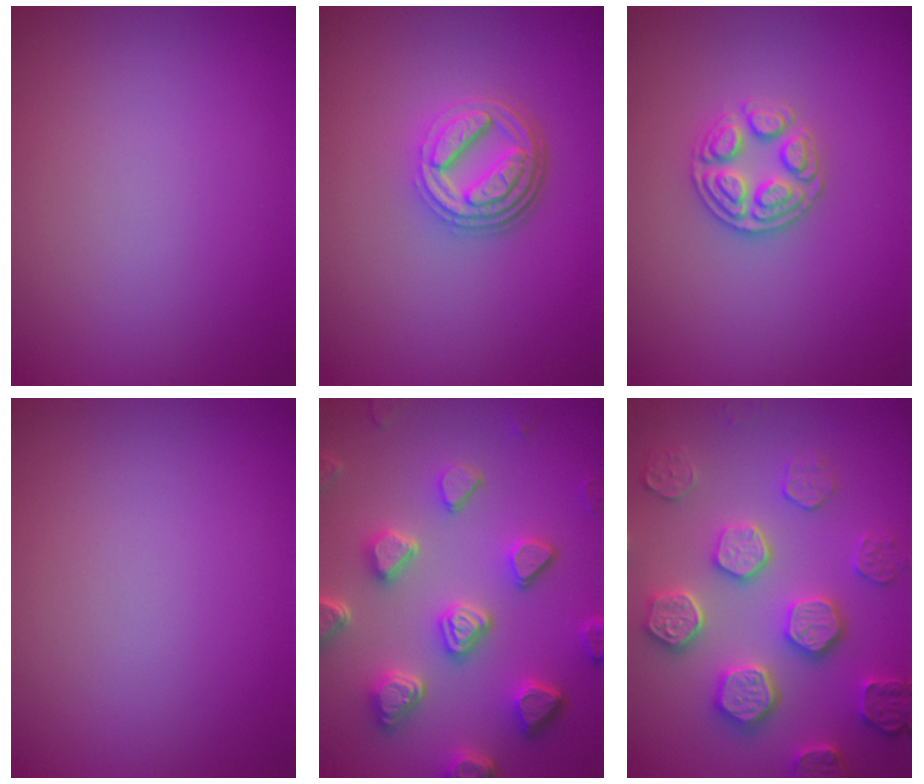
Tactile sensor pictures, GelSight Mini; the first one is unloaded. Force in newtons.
{"total": 4.8, "press": 3.5, "slide": 3.3}
{"total": 3.0, "press": 2.8, "slide": 1.1}
{"total": 0.0}
{"total": 6.6, "press": 5.3, "slide": 3.9}
{"total": 5.1, "press": 5.0, "slide": 1.1}